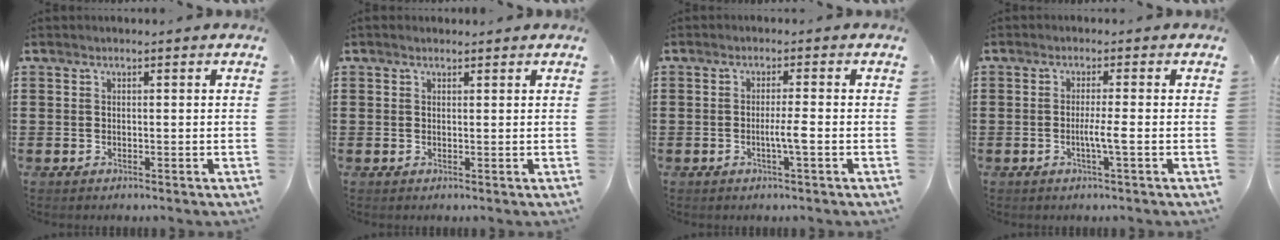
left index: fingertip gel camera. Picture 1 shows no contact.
{"total": 0.6, "force": [0.5, 0.3, 0.1], "torque": [-0.004, 0.002, 0.010]}
{"total": 3.0, "force": [-0.8, 0.0, 2.9], "torque": [-0.052, -0.003, -0.016]}
{"total": 3.1, "force": [-0.8, -0.2, 3.0], "torque": [-0.052, -0.006, -0.016]}